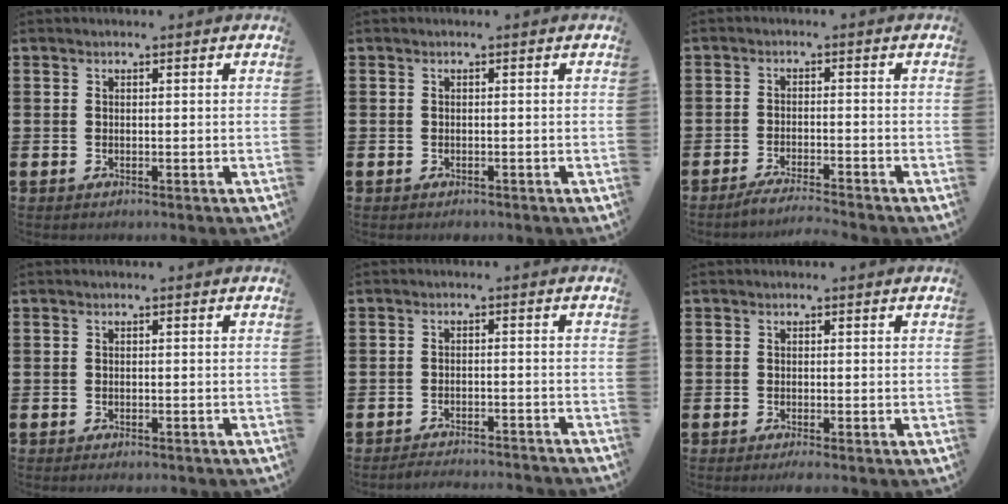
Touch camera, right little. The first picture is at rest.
{"total": 0.0}
{"total": 2.6, "force": [-2.3, -0.3, 1.0], "torque": [-0.014, 0.004, -0.044]}
{"total": 0.5, "force": [-0.5, 0.1, 0.1], "torque": [-0.004, -0.002, -0.010]}
{"total": 2.3, "force": [-2.3, -0.2, 0.0], "torque": [-0.003, 0.005, -0.049]}
{"total": 0.8, "force": [-0.5, 0.0, 0.6], "torque": [-0.010, -0.002, -0.009]}